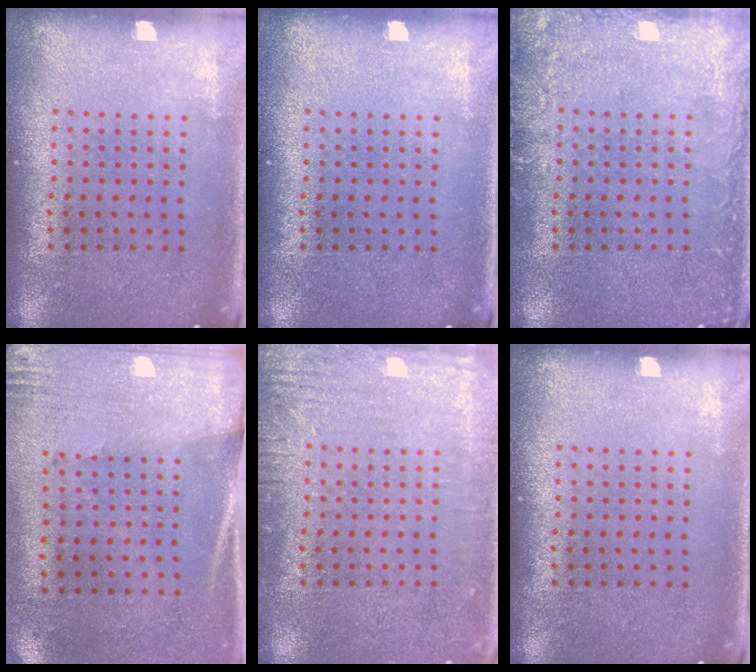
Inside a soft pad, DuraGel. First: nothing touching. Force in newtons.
{"total": 0.0}
{"total": 2.4, "press": 2.4, "slide": 0.4}
{"total": 2.7, "press": 2.4, "slide": 1.3}
{"total": 2.8, "press": 2.8, "slide": 0.4}
{"total": 0.0}